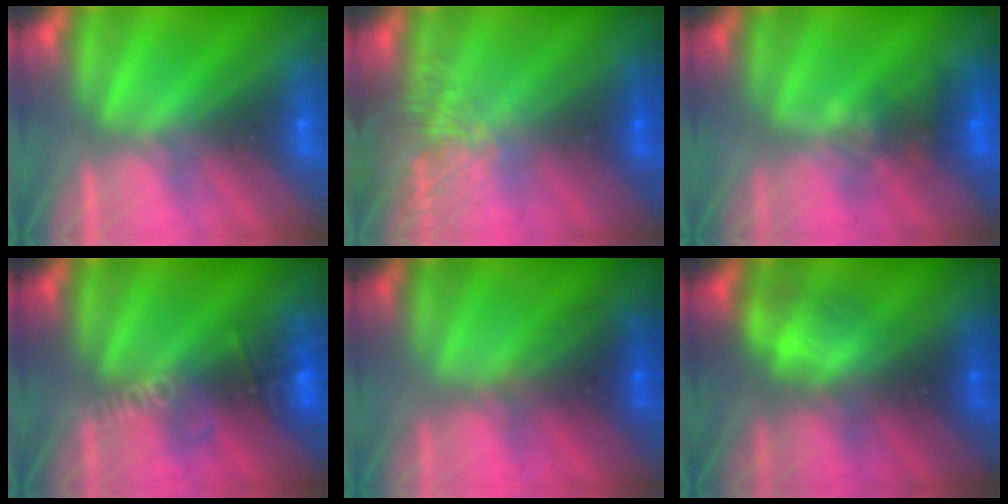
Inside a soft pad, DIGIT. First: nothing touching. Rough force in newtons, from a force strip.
{"total": 5.5}
{"total": 4.5}
{"total": 2.8}
{"total": 1.7}
{"total": 2.3}